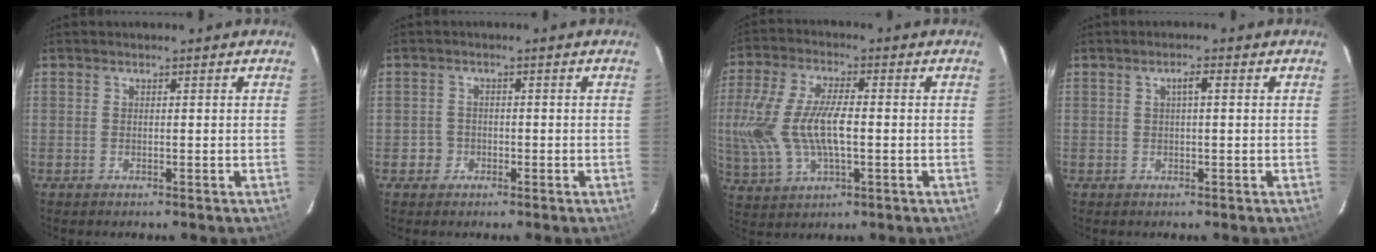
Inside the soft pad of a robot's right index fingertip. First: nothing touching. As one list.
[{"total": 2.6, "force": [-1.0, 2.4, -0.1], "torque": [0.000, 0.013, -0.015]}, {"total": 14.7, "force": [-0.6, 6.5, 13.1], "torque": [-0.281, 0.001, -0.006]}, {"total": 1.7, "force": [0.4, 0.2, 1.6], "torque": [-0.029, 0.006, 0.006]}]